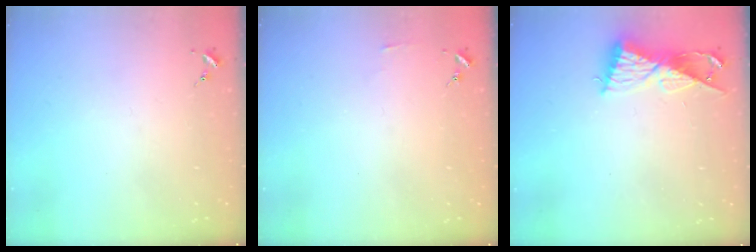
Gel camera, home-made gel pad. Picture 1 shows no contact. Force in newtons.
{"total": 2.8, "press": 2.8, "slide": 0.3}
{"total": 9.4, "press": 9.4, "slide": 0.6}